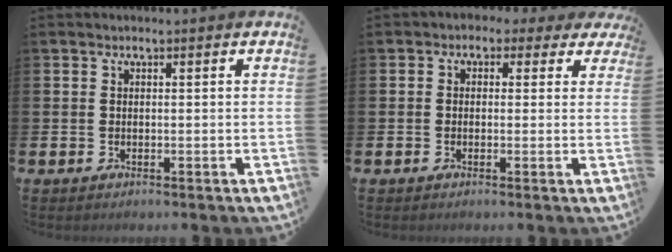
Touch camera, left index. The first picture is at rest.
{"total": 1.5, "force": [-0.1, 1.4, 0.4], "torque": [-0.011, 0.005, -0.010]}